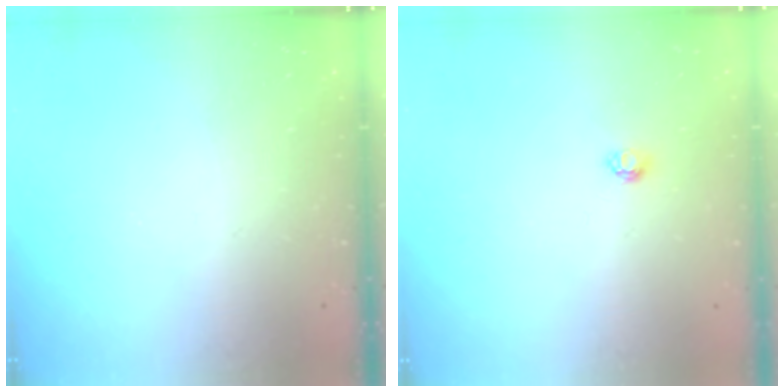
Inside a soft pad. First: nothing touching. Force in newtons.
{"total": 3.6, "press": 3.6, "slide": 0.5}